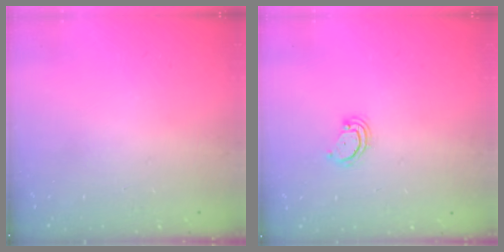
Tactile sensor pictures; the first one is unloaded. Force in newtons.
{"total": 3.5, "press": 3.5, "slide": 0.3}